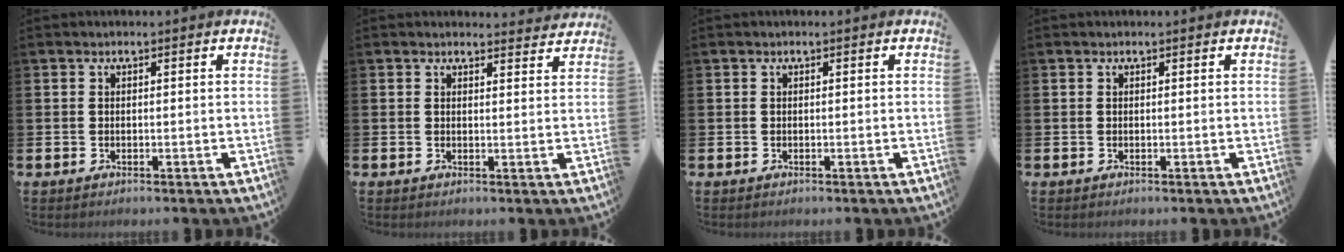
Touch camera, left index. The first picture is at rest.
{"total": 2.1, "force": [2.1, 0.3, -0.1], "torque": [0.018, -0.016, 0.033]}
{"total": 0.0}
{"total": 0.0}